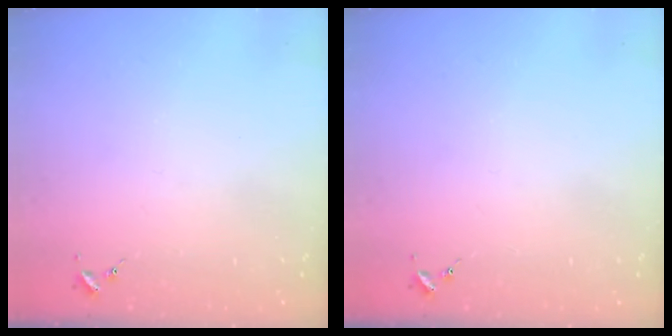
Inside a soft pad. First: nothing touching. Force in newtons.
{"total": 0.0}